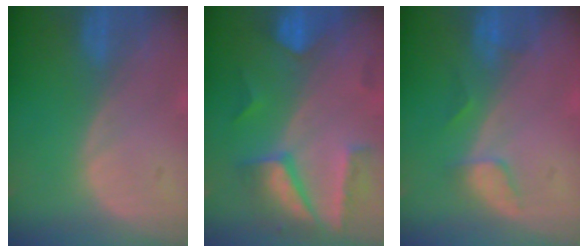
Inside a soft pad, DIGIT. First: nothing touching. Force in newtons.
{"total": 8.7, "press": 7.8, "slide": 3.9}
{"total": 2.8, "press": 2.7, "slide": 0.4}